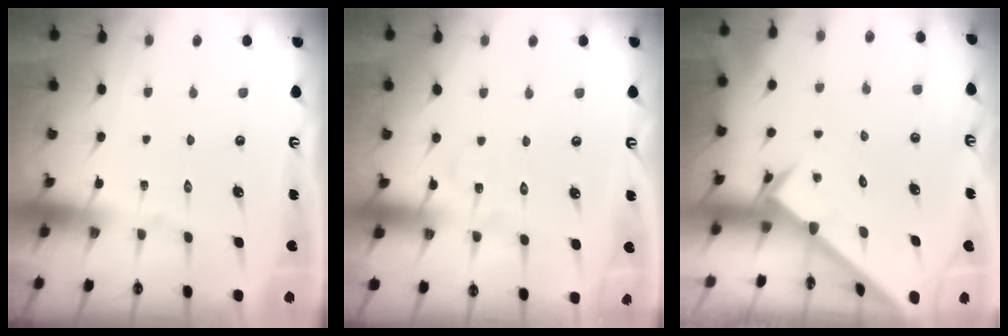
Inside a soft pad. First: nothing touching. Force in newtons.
{"total": 4.7, "press": 4.6, "slide": 0.6}
{"total": 2.4, "press": 2.4, "slide": 0.2}